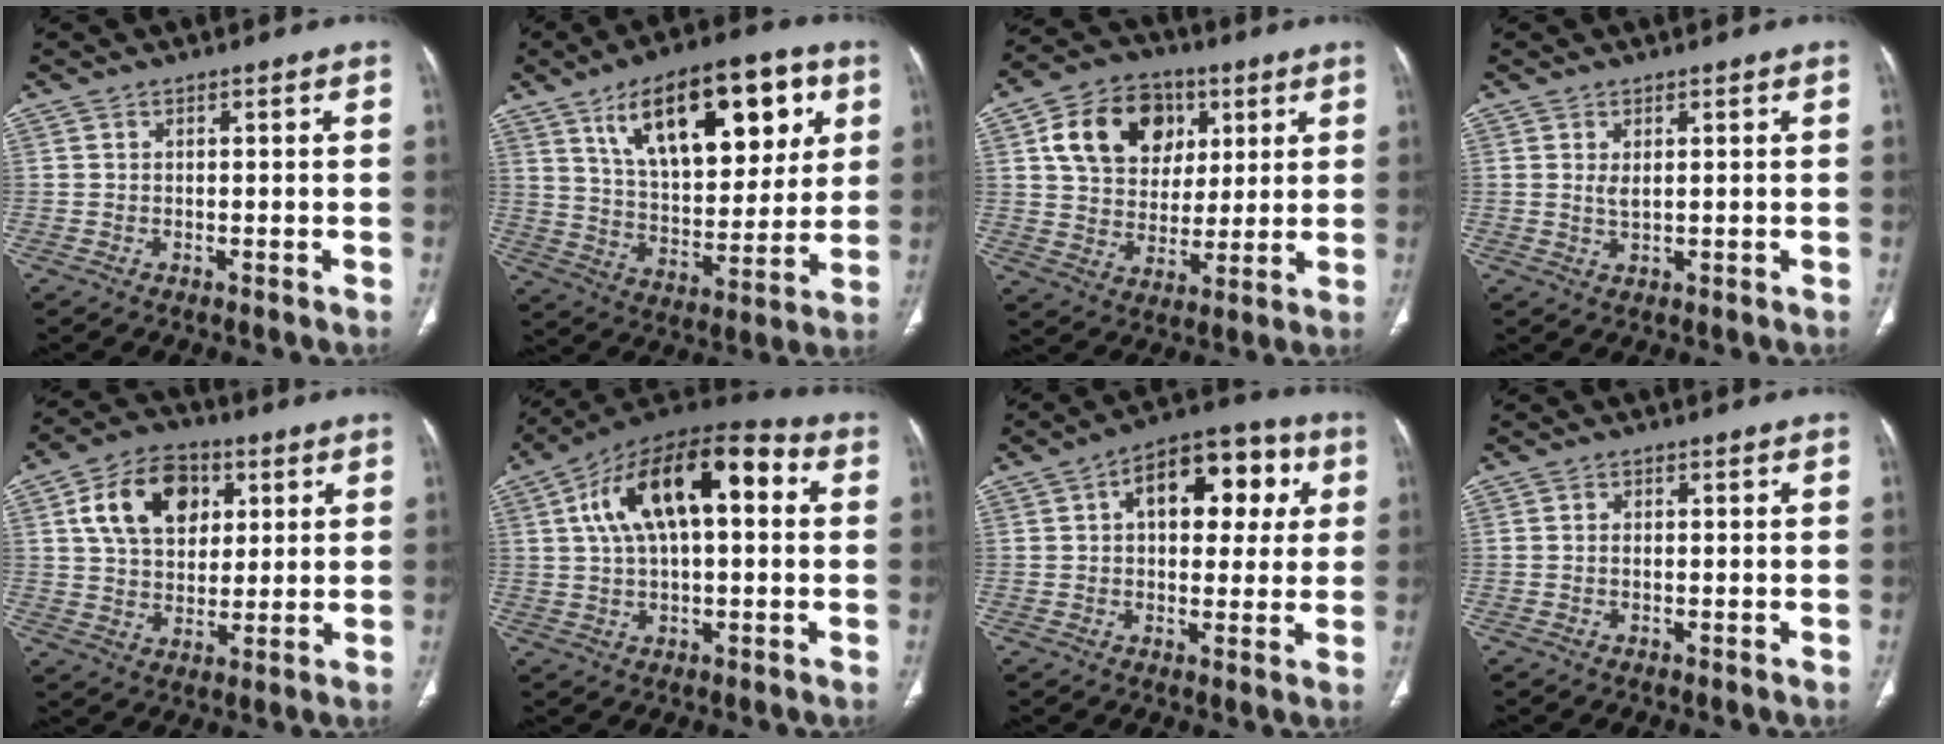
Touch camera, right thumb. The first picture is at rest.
{"total": 23.9, "force": [10.3, 11.1, 18.4], "torque": [-0.239, -0.024, 0.172]}
{"total": 16.3, "force": [5.8, 12.3, 9.0], "torque": [-0.125, -0.003, 0.099]}
{"total": 1.8, "force": [0.5, 0.7, 1.6], "torque": [-0.031, -0.007, 0.016]}
{"total": 14.2, "force": [4.7, 10.0, 9.0], "torque": [-0.124, -0.002, 0.079]}
{"total": 20.3, "force": [4.8, 9.7, 17.2], "torque": [-0.269, 0.031, 0.066]}
{"total": 15.6, "force": [4.3, 8.9, 12.0], "torque": [-0.118, 0.022, 0.057]}
{"total": 0.7, "force": [0.0, 0.5, 0.5], "torque": [-0.011, 0.002, -0.001]}